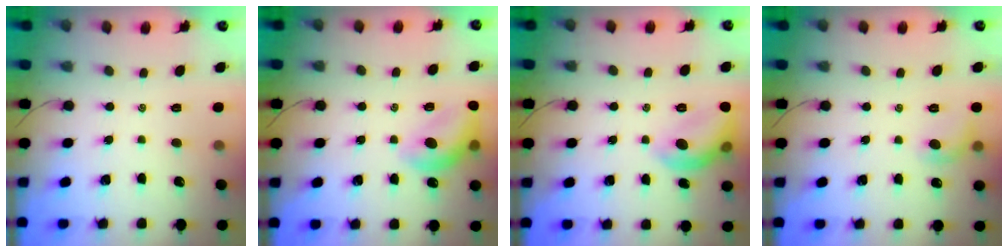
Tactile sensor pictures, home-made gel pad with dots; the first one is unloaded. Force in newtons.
{"total": 14.4, "press": 14.1, "slide": 3.0}
{"total": 10.9, "press": 10.9, "slide": 1.0}
{"total": 6.6, "press": 6.5, "slide": 1.4}